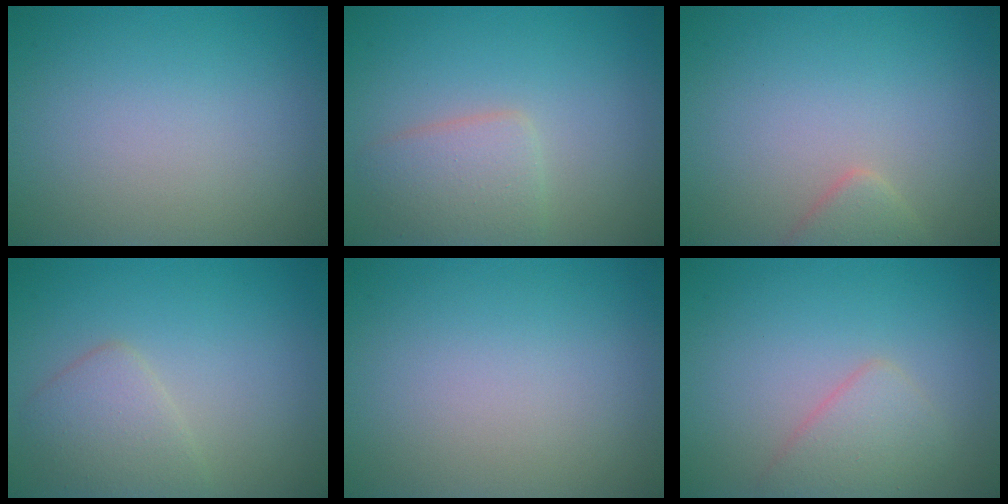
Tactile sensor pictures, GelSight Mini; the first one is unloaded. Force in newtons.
{"total": 3.1, "press": 3.1, "slide": 0.2}
{"total": 1.7, "press": 1.7, "slide": 0.1}
{"total": 2.8, "press": 2.8, "slide": 0.2}
{"total": 0.0}
{"total": 2.5, "press": 2.5, "slide": 0.1}